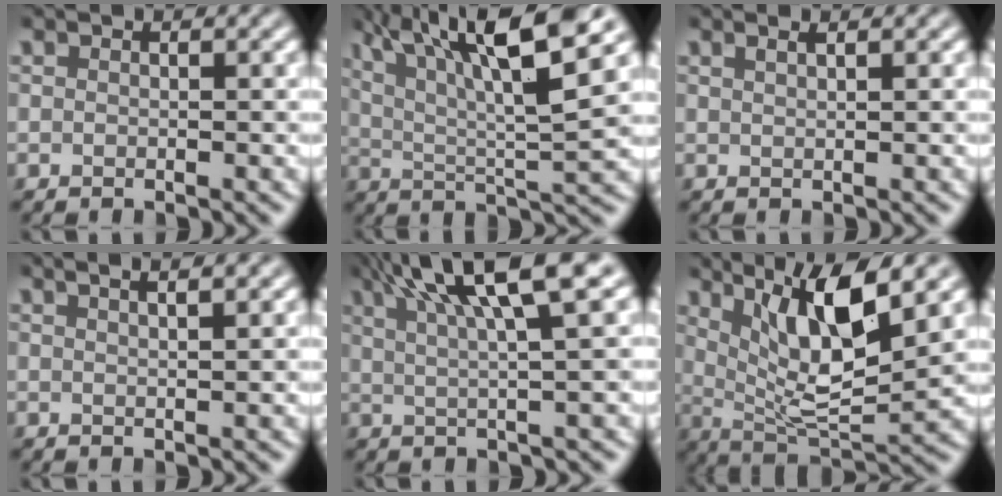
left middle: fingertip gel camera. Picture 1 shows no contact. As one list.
[{"total": 11.6, "force": [5.8, 2.5, 9.7], "torque": [-0.160, 0.012, 0.101]}, {"total": 1.0, "force": [0.7, 0.4, 0.7], "torque": [-0.002, -0.002, 0.003]}, {"total": 4.7, "force": [2.8, 2.1, 3.1], "torque": [-0.010, 0.040, 0.000]}, {"total": 9.3, "force": [4.6, 1.9, 7.8], "torque": [-0.090, 0.028, 0.066]}, {"total": 8.2, "force": [3.6, 2.1, 7.1], "torque": [-0.124, -0.012, 0.070]}]